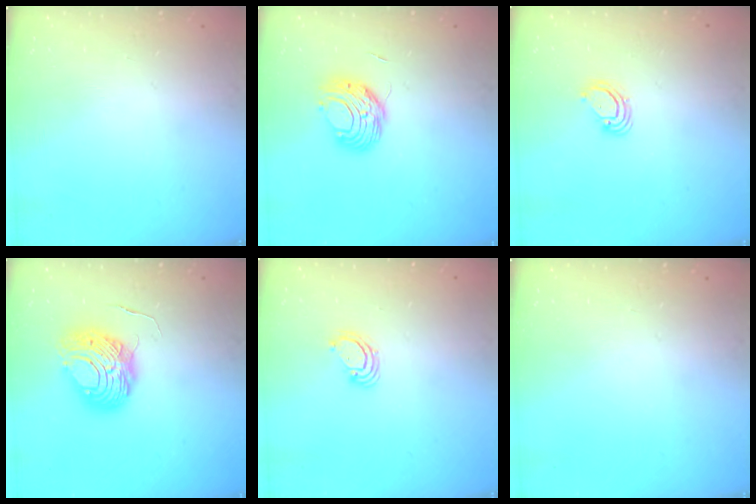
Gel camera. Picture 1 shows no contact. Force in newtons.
{"total": 9.7, "press": 9.7, "slide": 0.9}
{"total": 3.2, "press": 3.2, "slide": 0.2}
{"total": 9.7, "press": 9.6, "slide": 1.1}
{"total": 3.5, "press": 3.5, "slide": 0.1}
{"total": 0.0}